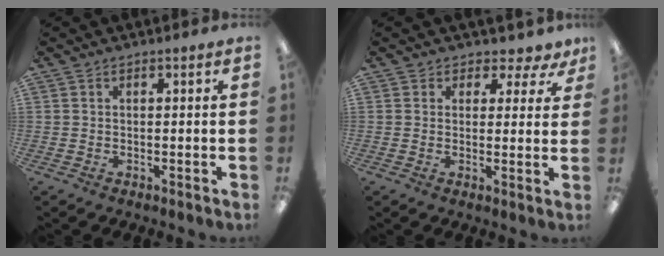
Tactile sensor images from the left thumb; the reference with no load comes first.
{"total": 3.4, "force": [1.9, 2.7, 0.7], "torque": [0.000, -0.013, 0.032]}